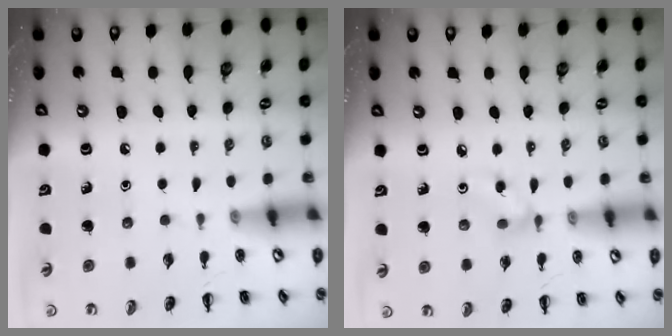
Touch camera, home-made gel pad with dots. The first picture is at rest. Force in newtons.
{"total": 3.8, "press": 3.7, "slide": 0.9}